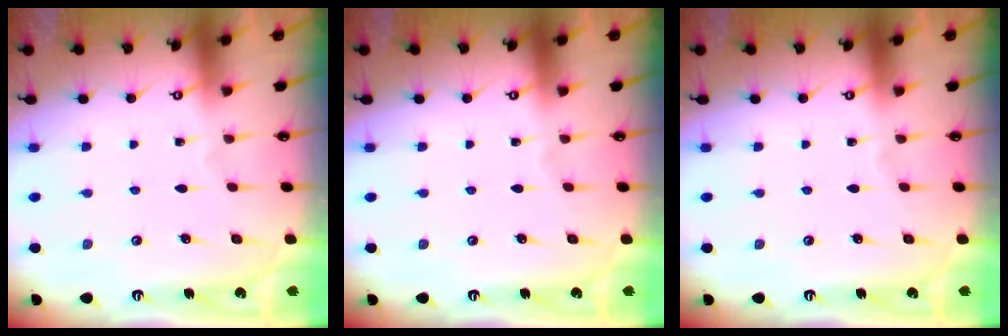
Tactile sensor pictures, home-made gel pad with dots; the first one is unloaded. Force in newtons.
{"total": 0.0}
{"total": 0.0}